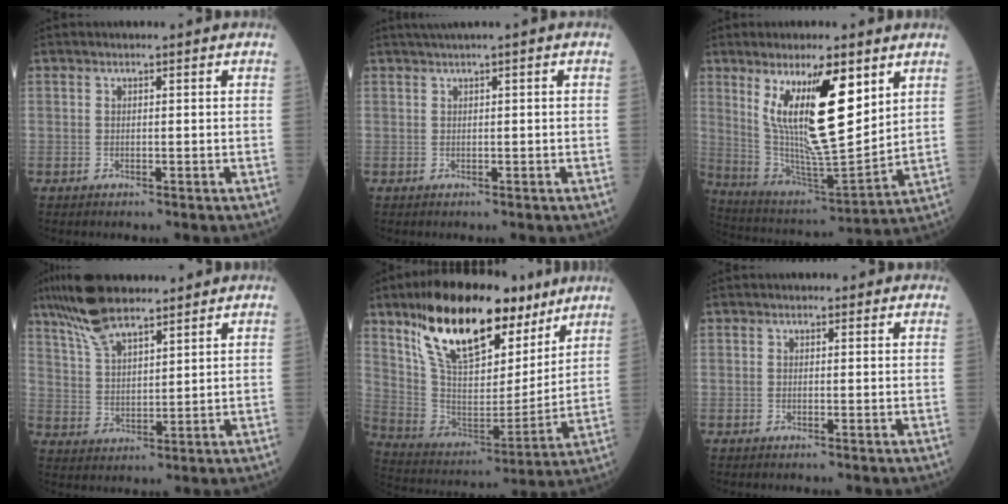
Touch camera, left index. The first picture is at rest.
{"total": 1.7, "force": [1.0, -0.4, 1.3], "torque": [-0.028, 0.009, 0.023]}
{"total": 16.1, "force": [7.0, 3.2, 14.1], "torque": [-0.260, -0.006, 0.134]}
{"total": 9.6, "force": [7.7, 2.4, 5.2], "torque": [-0.109, 0.019, 0.151]}
{"total": 21.9, "force": [14.4, 9.0, 13.9], "torque": [-0.251, 0.014, 0.254]}
{"total": 0.8, "force": [0.4, 0.7, 0.1], "torque": [0.002, 0.000, 0.001]}